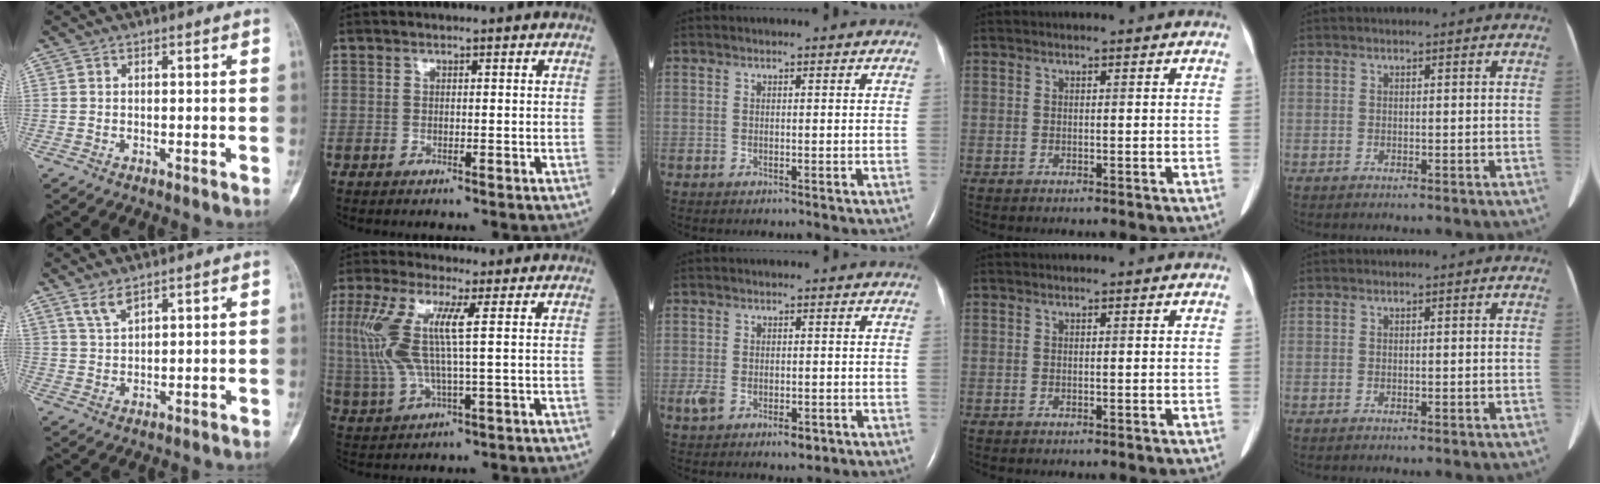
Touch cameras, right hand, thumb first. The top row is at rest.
{"thumb": {"total": 3.4, "force": [2.7, 1.1, 1.9], "torque": [-0.036, -0.016, 0.059]}, "index": {"total": 10.6, "force": [2.0, 1.8, 10.3], "torque": [-0.253, 0.013, 0.037]}, "middle": {"total": 4.9, "force": [-2.0, 2.5, 3.7], "torque": [-0.070, -0.003, -0.022]}}